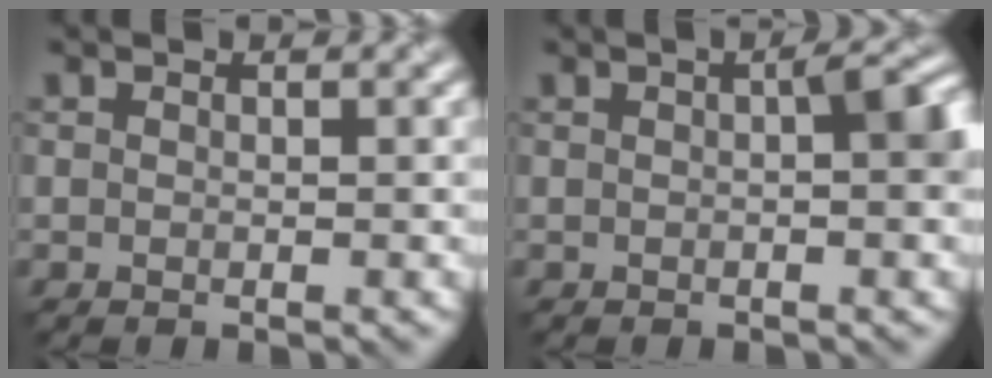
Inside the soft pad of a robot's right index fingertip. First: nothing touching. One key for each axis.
{"total": 3.4, "fx": 0.3, "fy": 1.0, "fz": 3.2, "tx": -0.043, "ty": 0.009, "tz": 0.001}